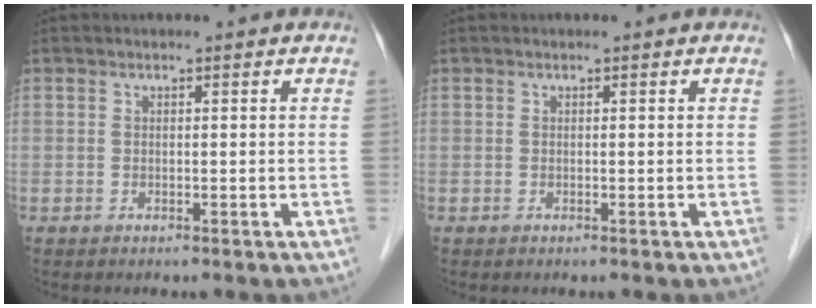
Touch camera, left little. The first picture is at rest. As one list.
[{"total": 0.0}]